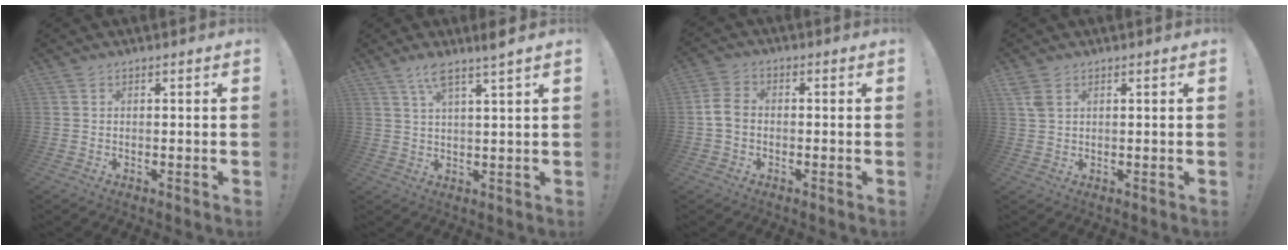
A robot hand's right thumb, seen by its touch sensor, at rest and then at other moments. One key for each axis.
{"total": 5.9, "fx": 4.0, "fy": -0.5, "fz": 4.3, "tx": -0.083, "ty": -0.014, "tz": 0.065}
{"total": 5.4, "fx": -0.9, "fy": 4.0, "fz": 3.4, "tx": -0.070, "ty": 0.016, "tz": -0.013}
{"total": 3.1, "fx": 1.6, "fy": 1.7, "fz": 2.1, "tx": -0.039, "ty": -0.002, "tz": 0.031}